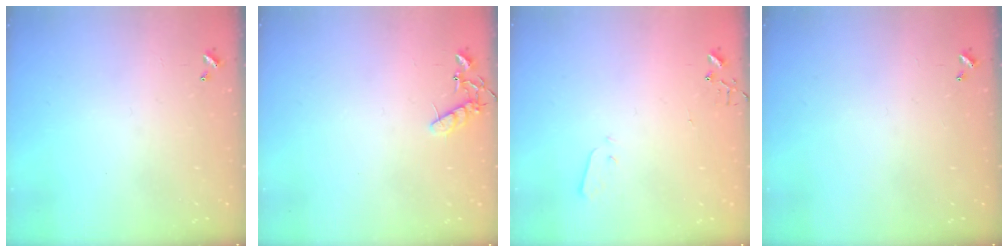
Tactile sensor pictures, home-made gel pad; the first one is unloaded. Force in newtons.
{"total": 8.1, "press": 8.1, "slide": 0.3}
{"total": 1.9, "press": 1.9, "slide": 0.4}
{"total": 0.0}